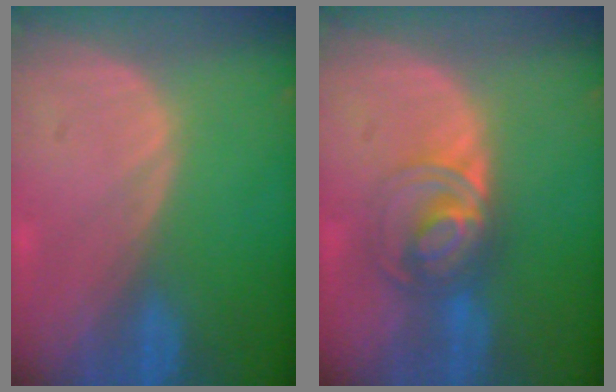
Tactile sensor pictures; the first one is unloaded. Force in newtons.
{"total": 7.0, "press": 6.1, "slide": 3.6}